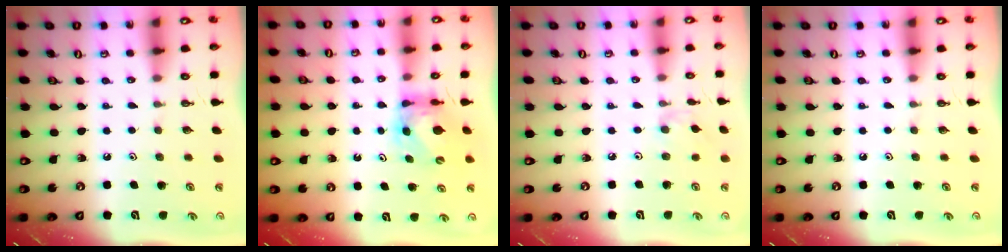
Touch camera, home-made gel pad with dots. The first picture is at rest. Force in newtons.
{"total": 5.5, "press": 5.5, "slide": 0.7}
{"total": 1.7, "press": 1.6, "slide": 0.4}
{"total": 0.0}